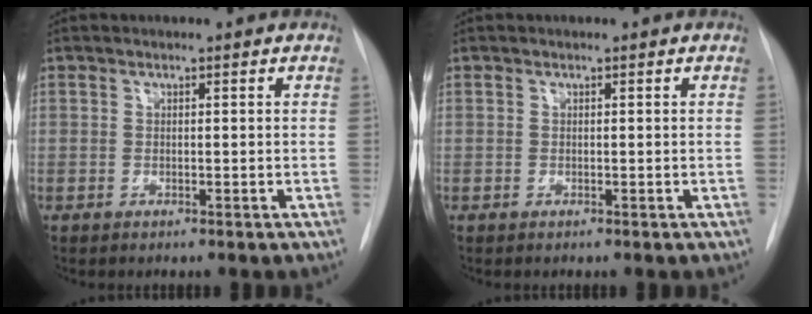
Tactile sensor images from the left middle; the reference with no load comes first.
{"total": 0.0}